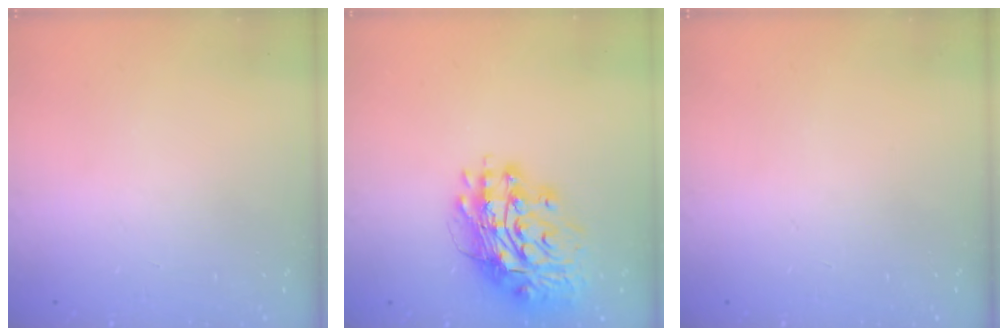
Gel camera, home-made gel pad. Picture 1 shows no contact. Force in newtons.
{"total": 16.0, "press": 15.9, "slide": 2.1}
{"total": 0.0}